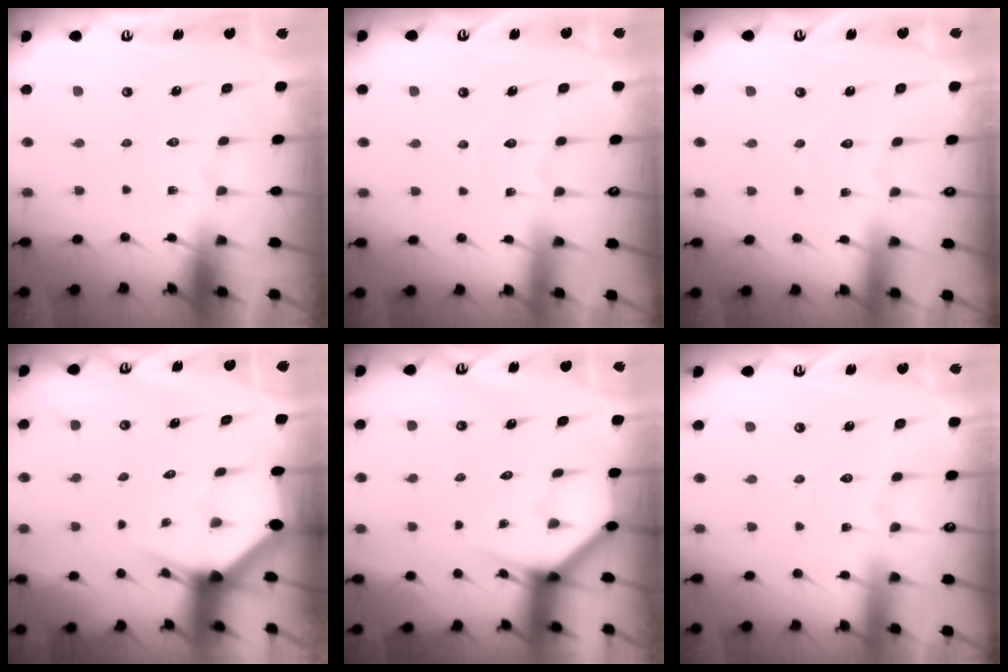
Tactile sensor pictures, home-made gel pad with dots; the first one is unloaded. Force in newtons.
{"total": 4.3, "press": 4.3, "slide": 0.3}
{"total": 3.4, "press": 3.4, "slide": 0.3}
{"total": 3.0, "press": 3.0, "slide": 0.0}
{"total": 4.0, "press": 3.9, "slide": 0.4}
{"total": 2.6, "press": 2.6, "slide": 0.2}